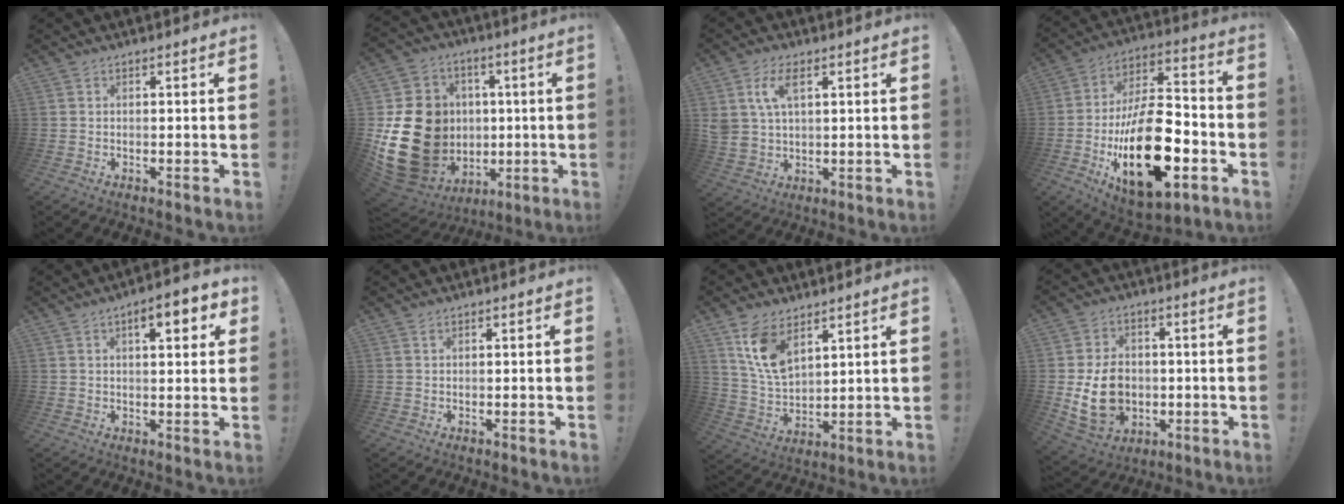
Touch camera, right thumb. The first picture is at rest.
{"total": 25.7, "force": [-1.5, 21.3, 14.2], "torque": [-0.267, 0.005, 0.037]}
{"total": 8.4, "force": [3.7, 5.1, 5.6], "torque": [-0.112, 0.001, 0.071]}
{"total": 27.9, "force": [-8.2, 14.2, 22.6], "torque": [-0.395, 0.048, -0.120]}
{"total": 7.6, "force": [3.2, 2.5, 6.4], "torque": [-0.085, -0.007, 0.047]}
{"total": 0.7, "force": [0.5, 0.3, 0.4], "torque": [-0.001, -0.003, 0.009]}
{"total": 11.5, "force": [7.2, 6.0, 6.7], "torque": [-0.132, -0.034, 0.140]}
{"total": 13.0, "force": [-1.6, 10.2, 7.9], "torque": [-0.151, 0.002, -0.024]}